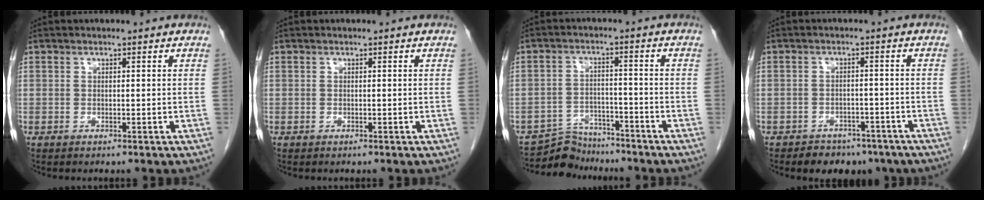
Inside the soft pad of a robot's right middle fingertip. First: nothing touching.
{"total": 0.0}
{"total": 6.0, "force": [-5.7, 1.7, -0.8], "torque": [0.014, 0.008, -0.099]}
{"total": 6.8, "force": [-5.2, 3.9, 2.0], "torque": [-0.017, 0.010, -0.063]}